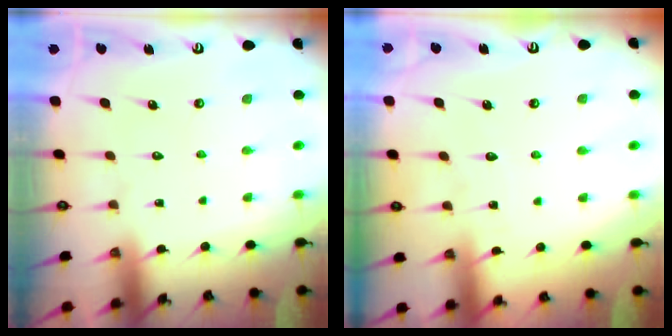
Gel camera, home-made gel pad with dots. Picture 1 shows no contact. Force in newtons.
{"total": 2.6, "press": 2.6, "slide": 0.3}